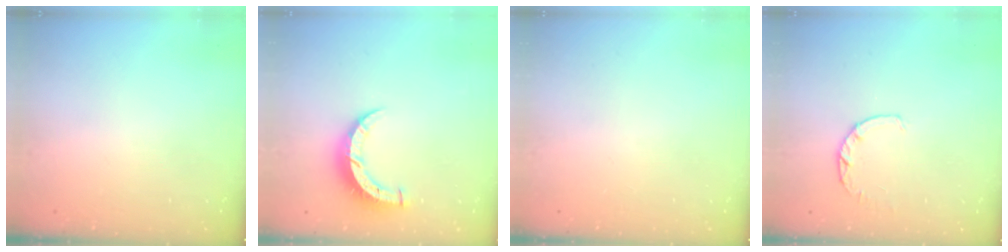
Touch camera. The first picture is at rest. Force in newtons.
{"total": 7.2, "press": 7.2, "slide": 0.3}
{"total": 0.0}
{"total": 2.8, "press": 2.7, "slide": 0.5}